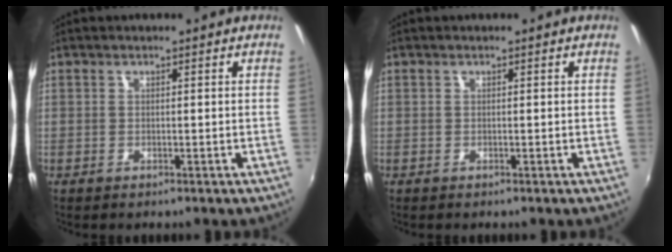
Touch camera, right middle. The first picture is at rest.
{"total": 0.0}